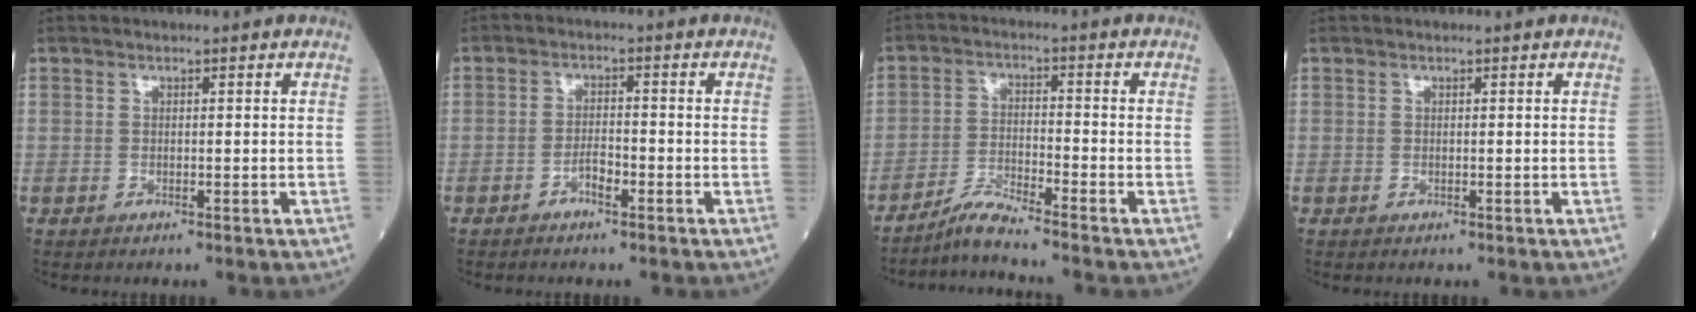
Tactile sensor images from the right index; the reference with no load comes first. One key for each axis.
{"total": 2.5, "fx": -1.5, "fy": 0.6, "fz": 1.8, "tx": -0.030, "ty": 0.004, "tz": -0.029}
{"total": 4.7, "fx": -4.4, "fy": -1.2, "fz": 1.3, "tx": -0.034, "ty": -0.023, "tz": -0.088}
{"total": 0.0}